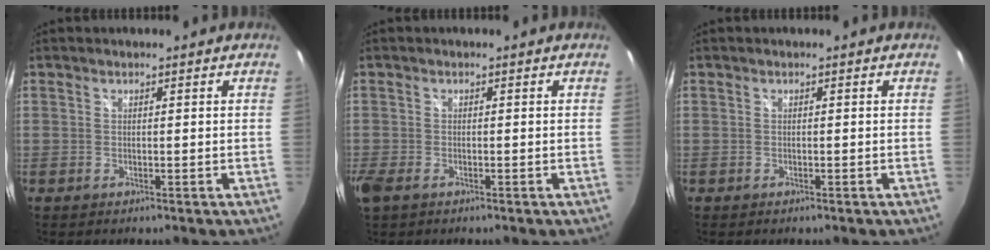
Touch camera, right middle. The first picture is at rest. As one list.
[{"total": 3.5, "force": [-2.0, 1.8, 2.2], "torque": [-0.053, -0.011, -0.038]}, {"total": 0.0}]